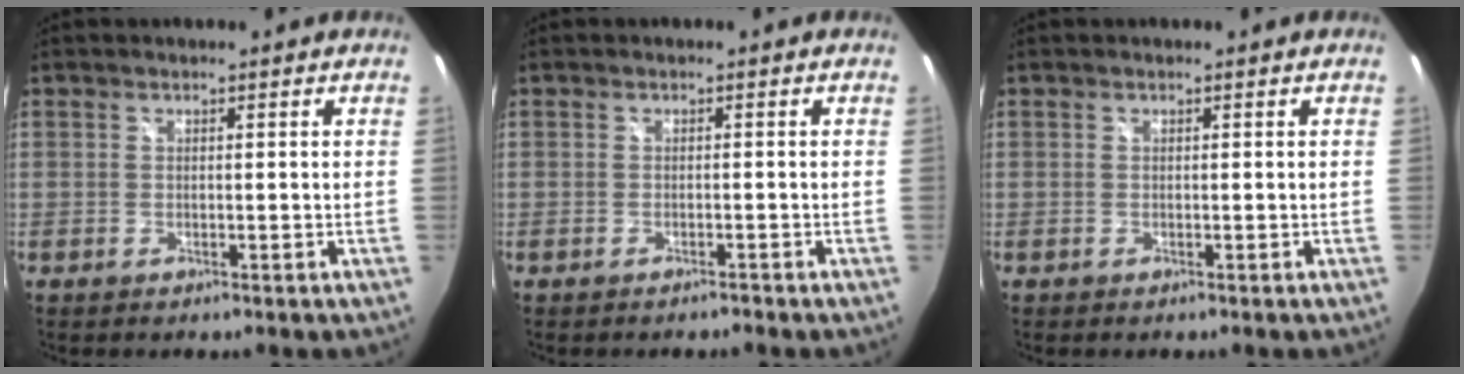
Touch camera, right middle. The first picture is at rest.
{"total": 1.2, "force": [-1.2, 0.2, 0.4], "torque": [-0.007, -0.003, -0.019]}
{"total": 0.0}